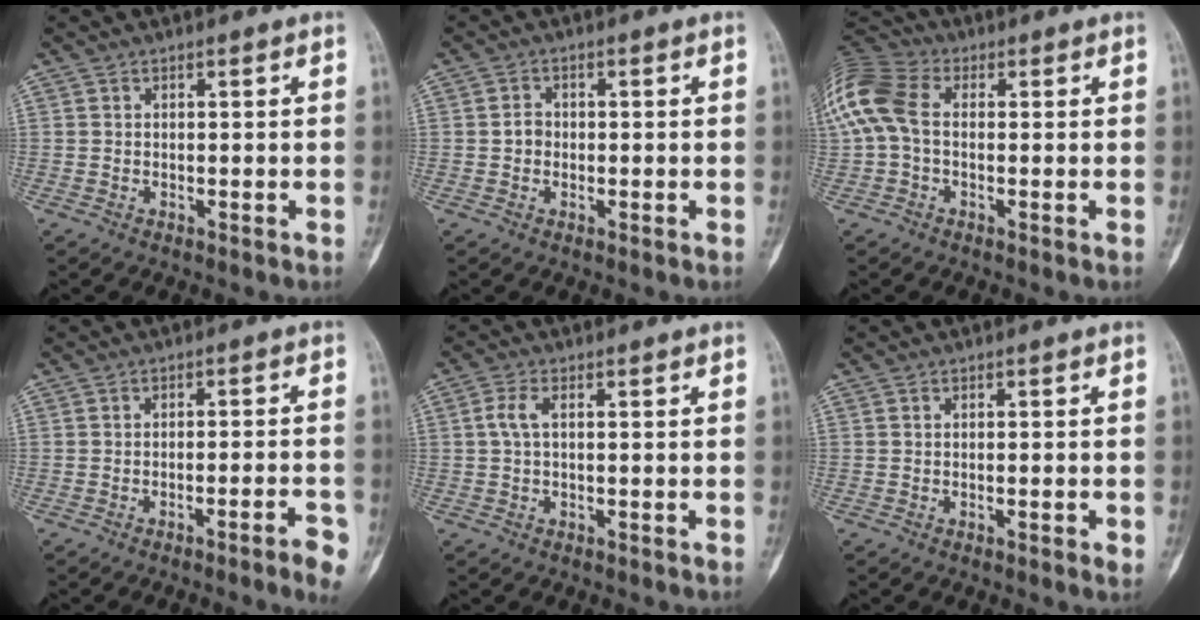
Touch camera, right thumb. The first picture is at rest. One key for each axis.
{"total": 2.1, "fx": -0.2, "fy": 1.9, "fz": 1.0, "tx": -0.007, "ty": 0.009, "tz": -0.007}
{"total": 13.7, "fx": 1.0, "fy": 9.3, "fz": 10.0, "tx": -0.239, "ty": 0.029, "tz": 0.009}
{"total": 5.4, "fx": -3.0, "fy": 0.4, "fz": 4.5, "tx": -0.064, "ty": 0.018, "tz": -0.039}
{"total": 2.7, "fx": 0.3, "fy": 1.2, "fz": 2.4, "tx": -0.060, "ty": 0.006, "tz": 0.003}
{"total": 1.9, "fx": -0.6, "fy": 0.4, "fz": 1.8, "tx": -0.028, "ty": -0.003, "tz": -0.008}